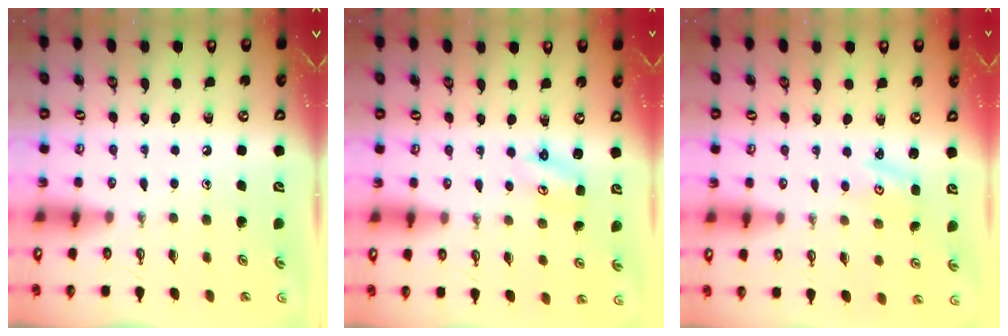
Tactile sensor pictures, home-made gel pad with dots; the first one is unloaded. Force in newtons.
{"total": 2.4, "press": 2.4, "slide": 0.2}
{"total": 2.5, "press": 2.5, "slide": 0.4}